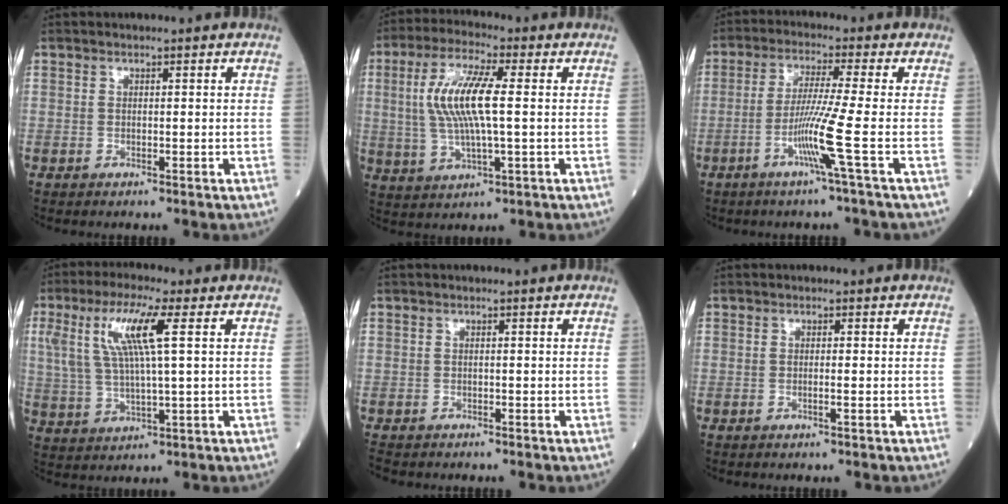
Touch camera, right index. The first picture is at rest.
{"total": 10.5, "force": [1.1, 1.9, 10.3], "torque": [-0.218, 0.007, 0.022]}
{"total": 7.2, "force": [-2.7, -2.3, 6.3], "torque": [-0.123, -0.013, -0.060]}
{"total": 10.1, "force": [3.2, 0.8, 9.6], "torque": [-0.207, 0.016, 0.062]}
{"total": 2.7, "force": [-2.3, 1.1, 0.6], "torque": [-0.012, -0.004, -0.036]}
{"total": 0.6, "force": [-0.3, -0.2, 0.6], "torque": [-0.010, 0.001, -0.006]}